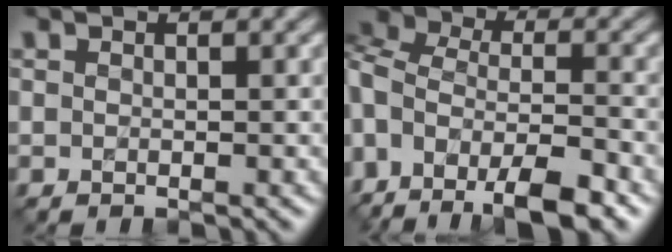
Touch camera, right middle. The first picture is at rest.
{"total": 11.5, "force": [-5.8, 5.9, 8.0], "torque": [-0.162, 0.003, -0.106]}